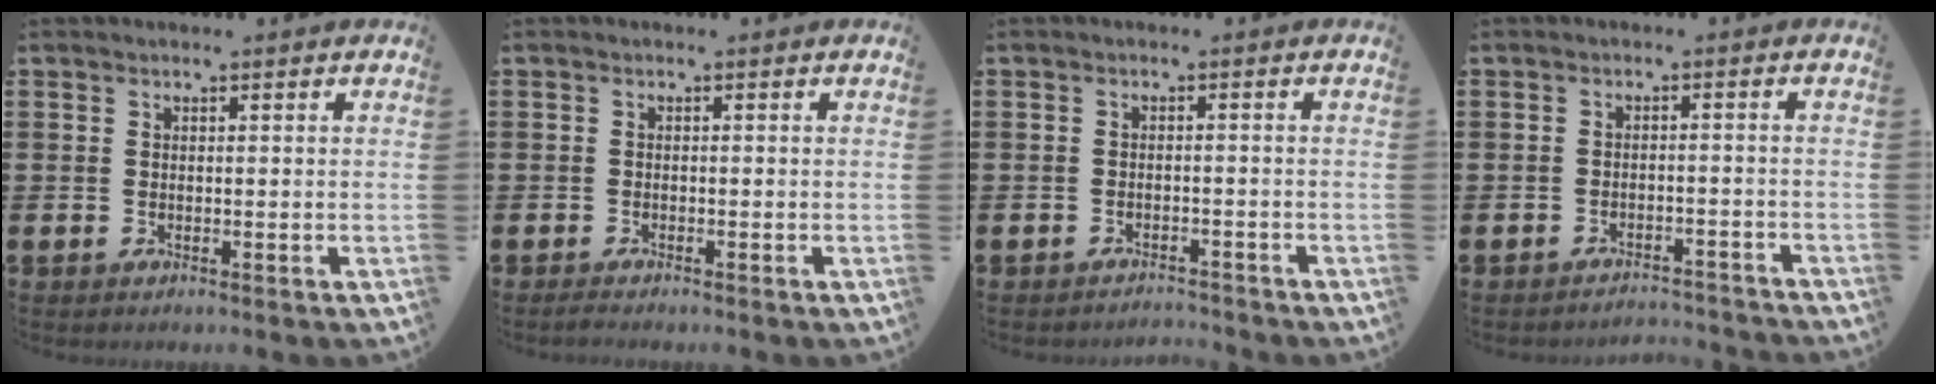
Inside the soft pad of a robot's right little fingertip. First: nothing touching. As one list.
[{"total": 0.7, "force": [-0.6, 0.0, 0.4], "torque": [-0.007, -0.002, -0.012]}, {"total": 1.5, "force": [-1.5, 0.0, -0.1], "torque": [-0.001, 0.005, -0.032]}, {"total": 2.1, "force": [-2.1, -0.1, -0.1], "torque": [-0.003, 0.005, -0.045]}]